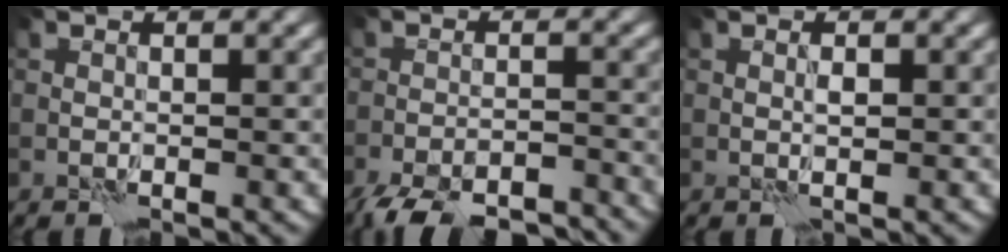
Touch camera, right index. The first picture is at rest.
{"total": 10.2, "force": [-9.3, 2.6, 3.6], "torque": [-0.055, -0.023, -0.137]}
{"total": 0.7, "force": [0.4, 0.0, 0.6], "torque": [-0.013, 0.000, 0.008]}